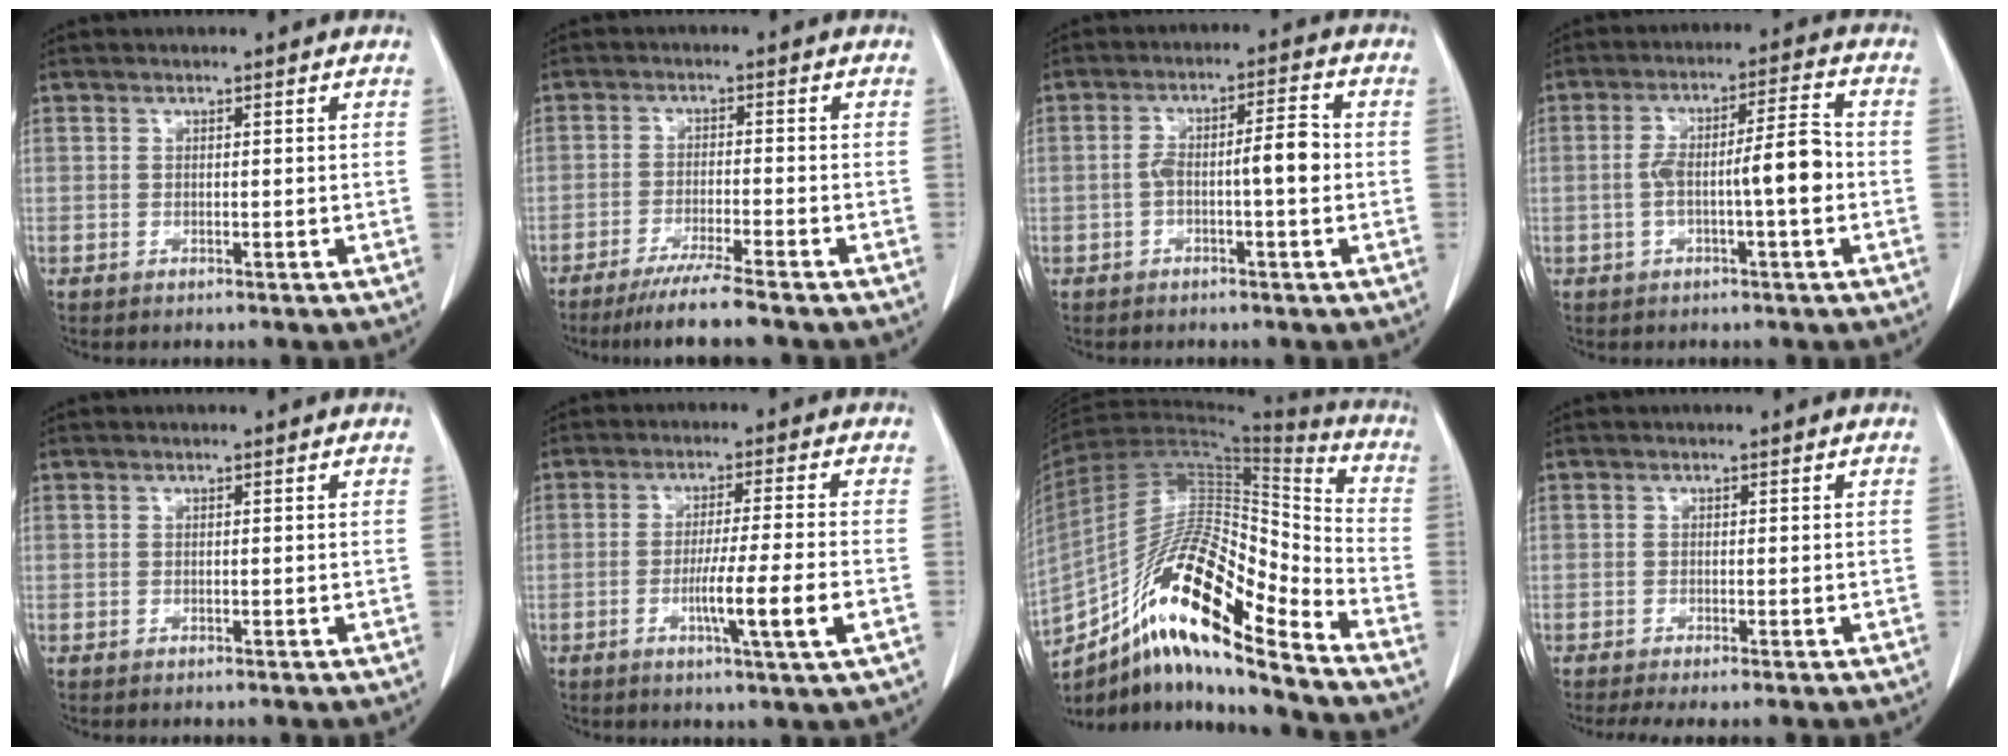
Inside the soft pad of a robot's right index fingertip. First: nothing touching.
{"total": 6.5, "force": [-5.3, -1.0, 3.6], "torque": [-0.056, -0.019, -0.091]}
{"total": 6.0, "force": [-1.0, 1.1, 5.8], "torque": [-0.099, 0.025, -0.016]}
{"total": 8.1, "force": [-1.5, 0.8, 7.9], "torque": [-0.138, 0.022, -0.026]}
{"total": 0.0}
{"total": 8.6, "force": [-2.5, -1.0, 8.1], "torque": [-0.136, -0.018, -0.045]}
{"total": 20.6, "force": [-13.1, 3.4, 15.6], "torque": [-0.288, 0.007, -0.230]}
{"total": 2.2, "force": [-1.4, 0.3, 1.6], "torque": [-0.030, -0.006, -0.027]}